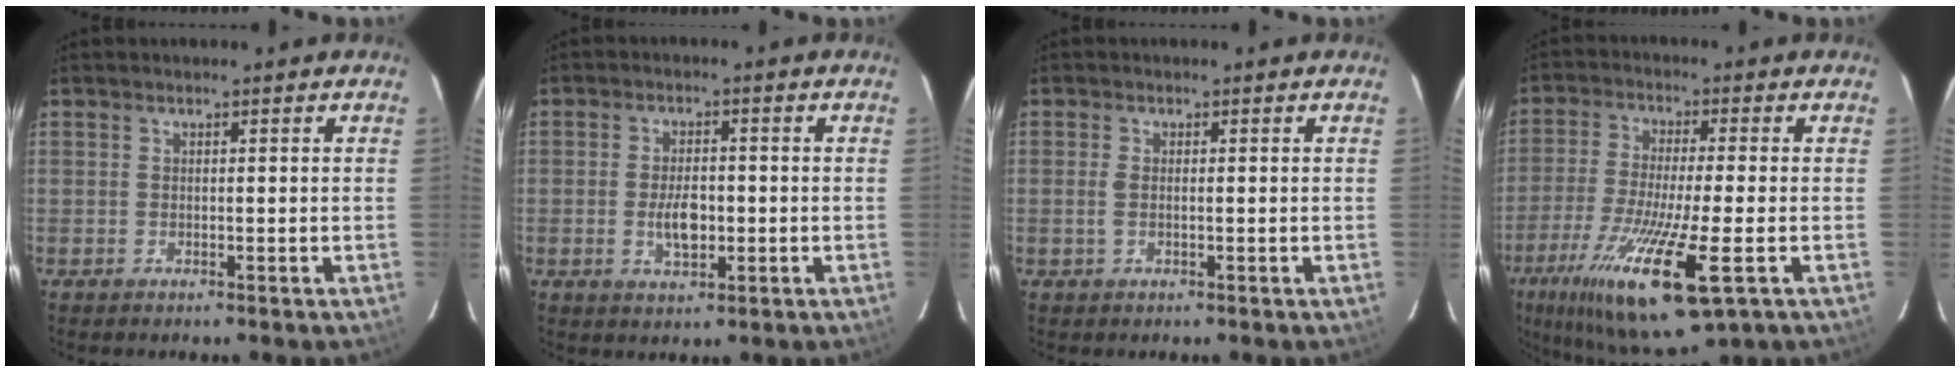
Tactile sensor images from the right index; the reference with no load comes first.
{"total": 5.2, "force": [-1.0, 2.6, 4.4], "torque": [-0.085, -0.002, -0.015]}
{"total": 1.7, "force": [-0.1, 0.7, 1.5], "torque": [-0.035, -0.001, -0.003]}
{"total": 19.3, "force": [-9.0, 3.6, 16.7], "torque": [-0.337, -0.061, -0.162]}